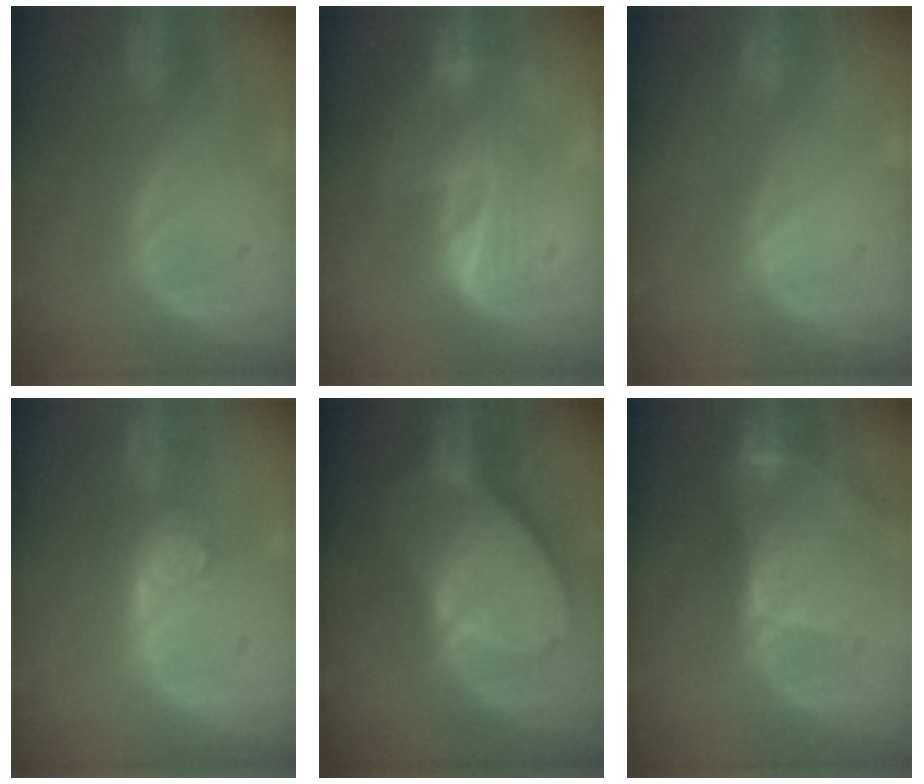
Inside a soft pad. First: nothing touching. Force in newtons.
{"total": 5.9, "press": 5.6, "slide": 1.9}
{"total": 0.0}
{"total": 3.9, "press": 3.5, "slide": 1.8}
{"total": 10.3, "press": 8.9, "slide": 5.1}
{"total": 9.5, "press": 8.4, "slide": 4.5}